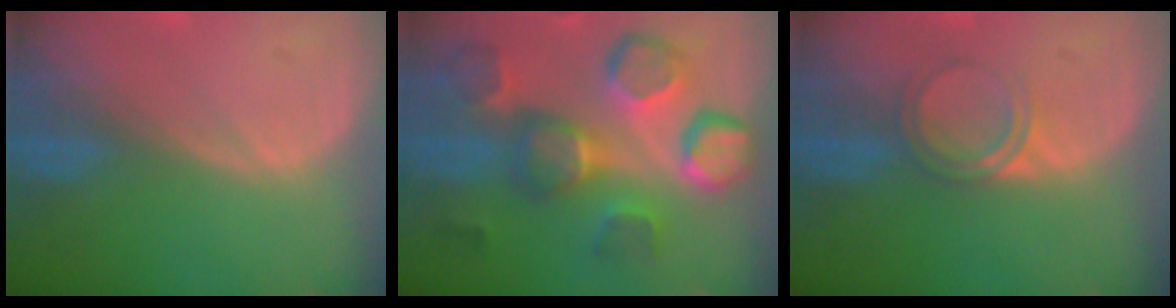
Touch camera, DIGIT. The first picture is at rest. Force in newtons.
{"total": 11.6, "press": 10.9, "slide": 4.0}
{"total": 3.0, "press": 3.0, "slide": 0.3}